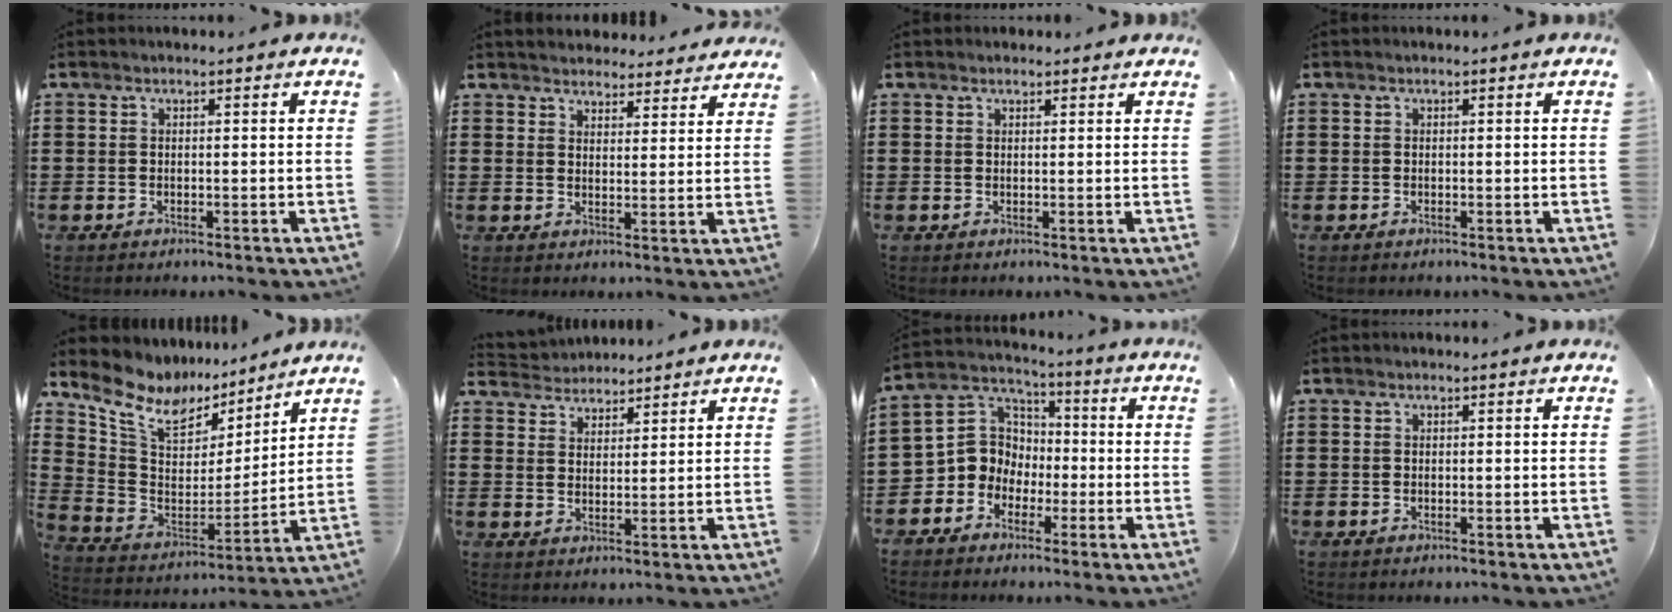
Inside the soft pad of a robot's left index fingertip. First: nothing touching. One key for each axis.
{"total": 3.7, "fx": 3.6, "fy": 0.5, "fz": -0.2, "tx": -0.001, "ty": -0.018, "tz": 0.065}
{"total": 1.0, "fx": 0.9, "fy": 0.4, "fz": 0.1, "tx": -0.005, "ty": 0.003, "tz": 0.017}
{"total": 0.0}
{"total": 9.7, "fx": 7.7, "fy": 4.9, "fz": 3.4, "tx": -0.106, "ty": -0.045, "tz": 0.139}
{"total": 3.7, "fx": 3.5, "fy": 1.1, "fz": -0.3, "tx": -0.013, "ty": -0.010, "tz": 0.066}
{"total": 7.6, "fx": -2.2, "fy": 7.0, "fz": 2.0, "tx": -0.091, "ty": 0.003, "tz": -0.051}
{"total": 0.0}